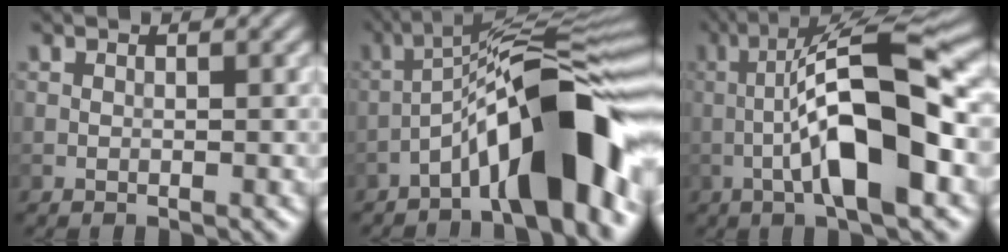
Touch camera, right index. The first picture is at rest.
{"total": 12.1, "force": [-5.8, 2.6, 10.3], "torque": [-0.157, 0.027, -0.098]}
{"total": 10.7, "force": [-1.9, 2.4, 10.3], "torque": [-0.169, 0.023, -0.039]}